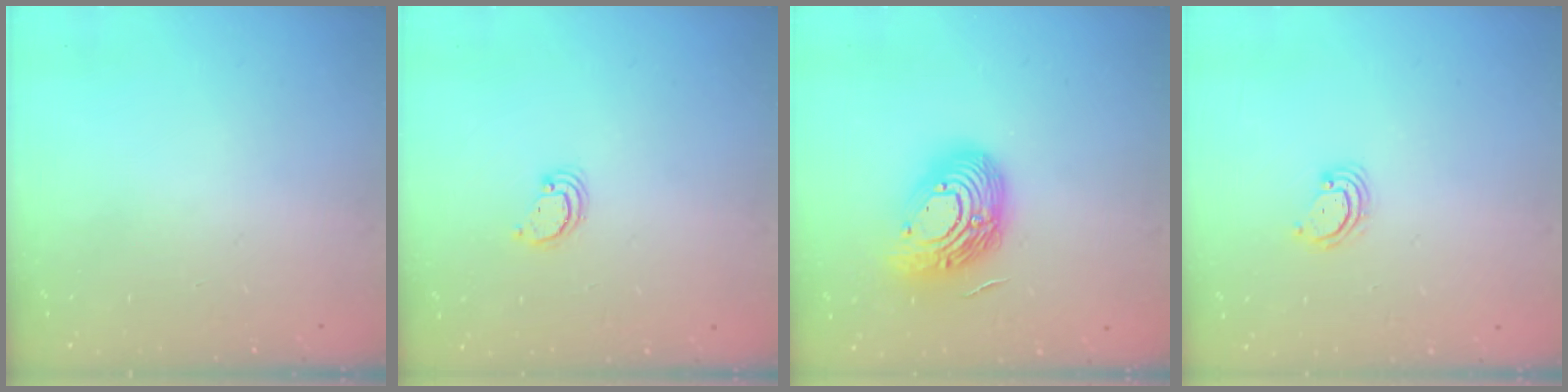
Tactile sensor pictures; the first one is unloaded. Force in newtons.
{"total": 2.6, "press": 2.6, "slide": 0.2}
{"total": 17.3, "press": 17.2, "slide": 1.2}
{"total": 3.4, "press": 3.4, "slide": 0.3}